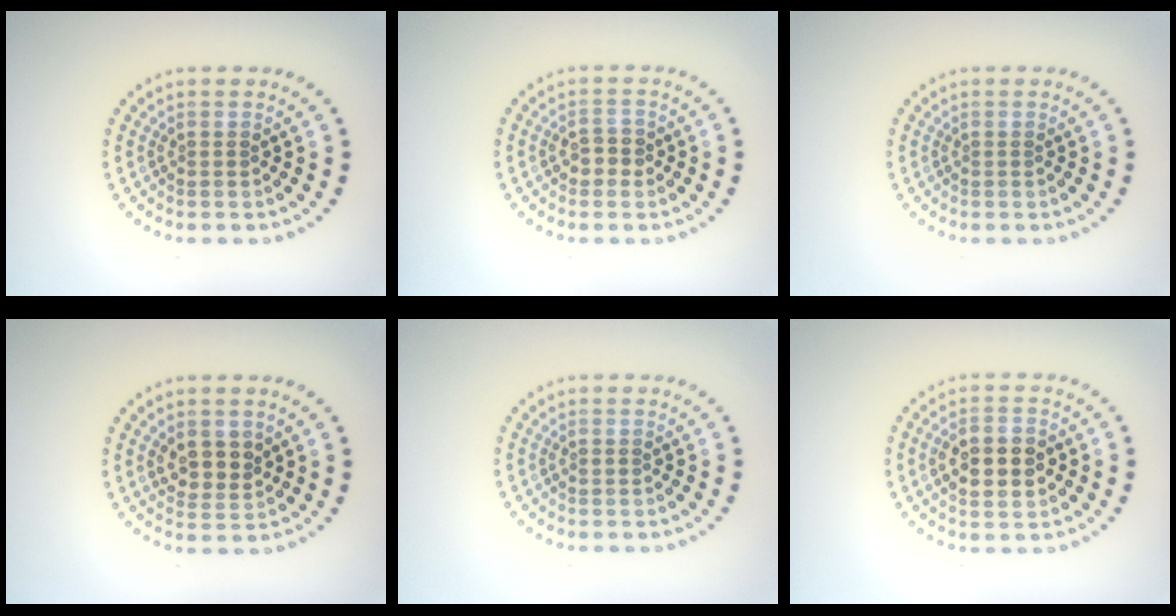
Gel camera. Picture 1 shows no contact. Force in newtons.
{"total": 1.8, "press": 1.8, "slide": 0.4}
{"total": 0.0}
{"total": 2.7, "press": 2.5, "slide": 1.1}
{"total": 0.6, "press": 0.6, "slide": 0.1}
{"total": 4.6, "press": 4.6, "slide": 0.3}